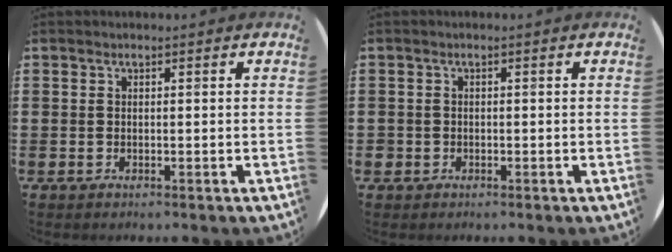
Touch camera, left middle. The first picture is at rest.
{"total": 0.7, "force": [-0.2, 0.6, -0.1], "torque": [0.002, 0.008, -0.009]}